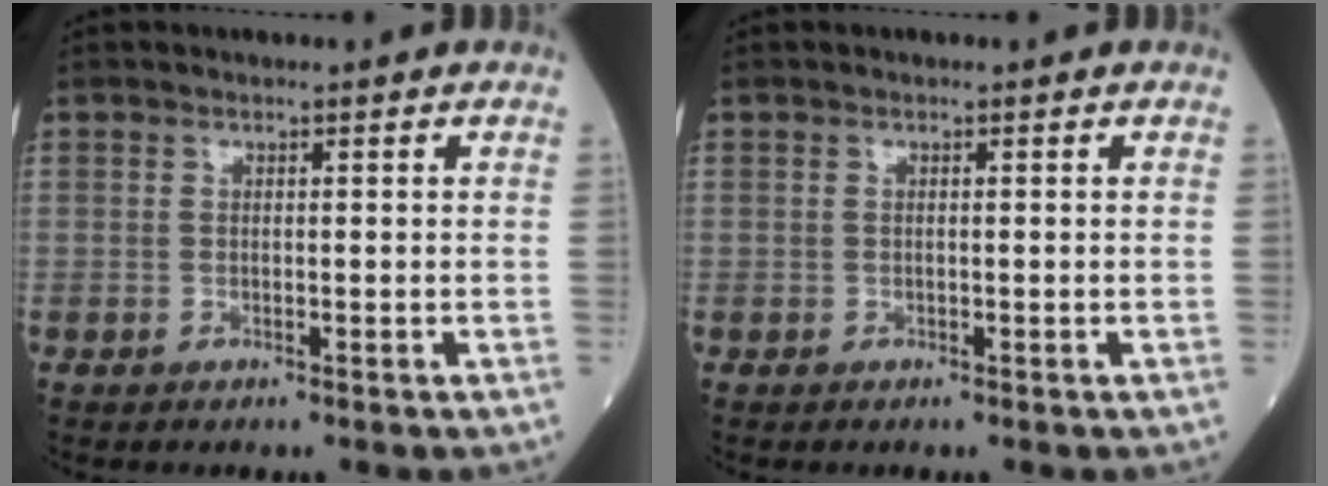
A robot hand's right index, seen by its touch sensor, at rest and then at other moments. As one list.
[{"total": 0.0}]